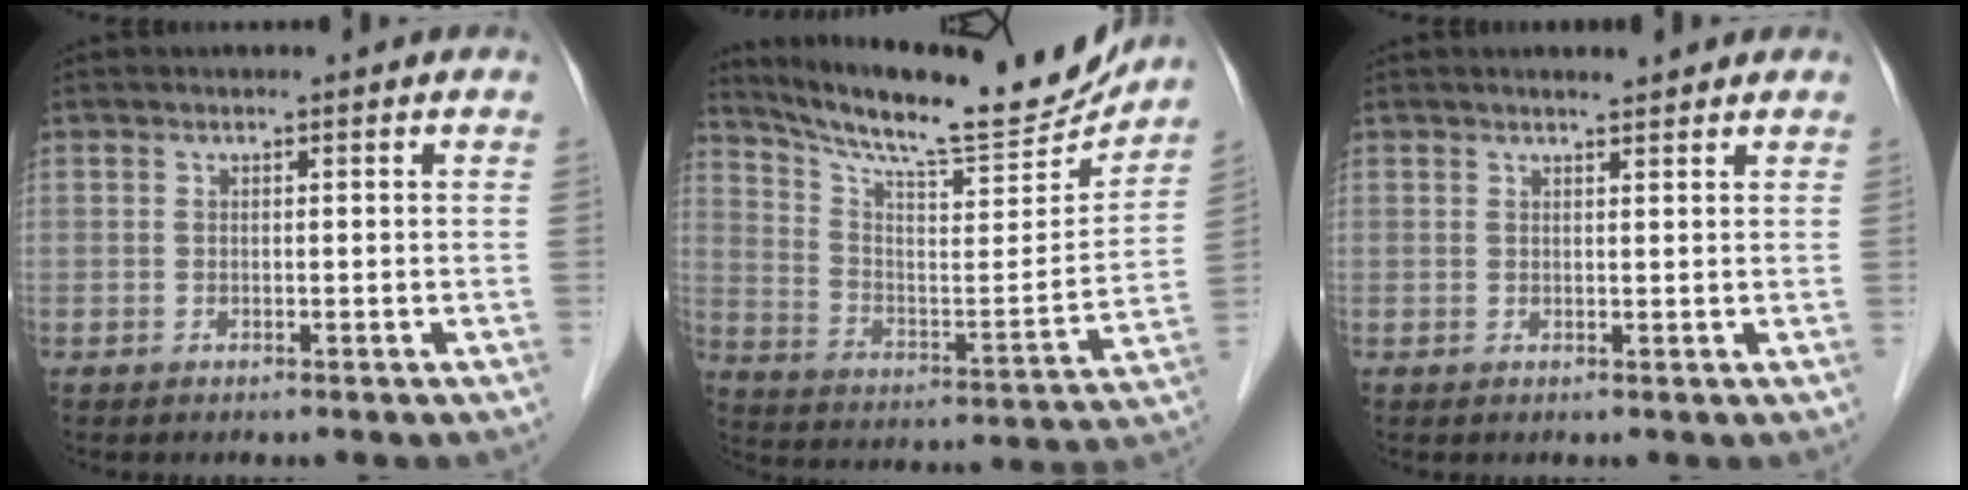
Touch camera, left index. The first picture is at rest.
{"total": 21.1, "force": [19.5, 2.1, 7.9], "torque": [-0.141, -0.042, 0.291]}
{"total": 2.0, "force": [1.8, 0.2, 0.8], "torque": [-0.015, 0.006, 0.029]}